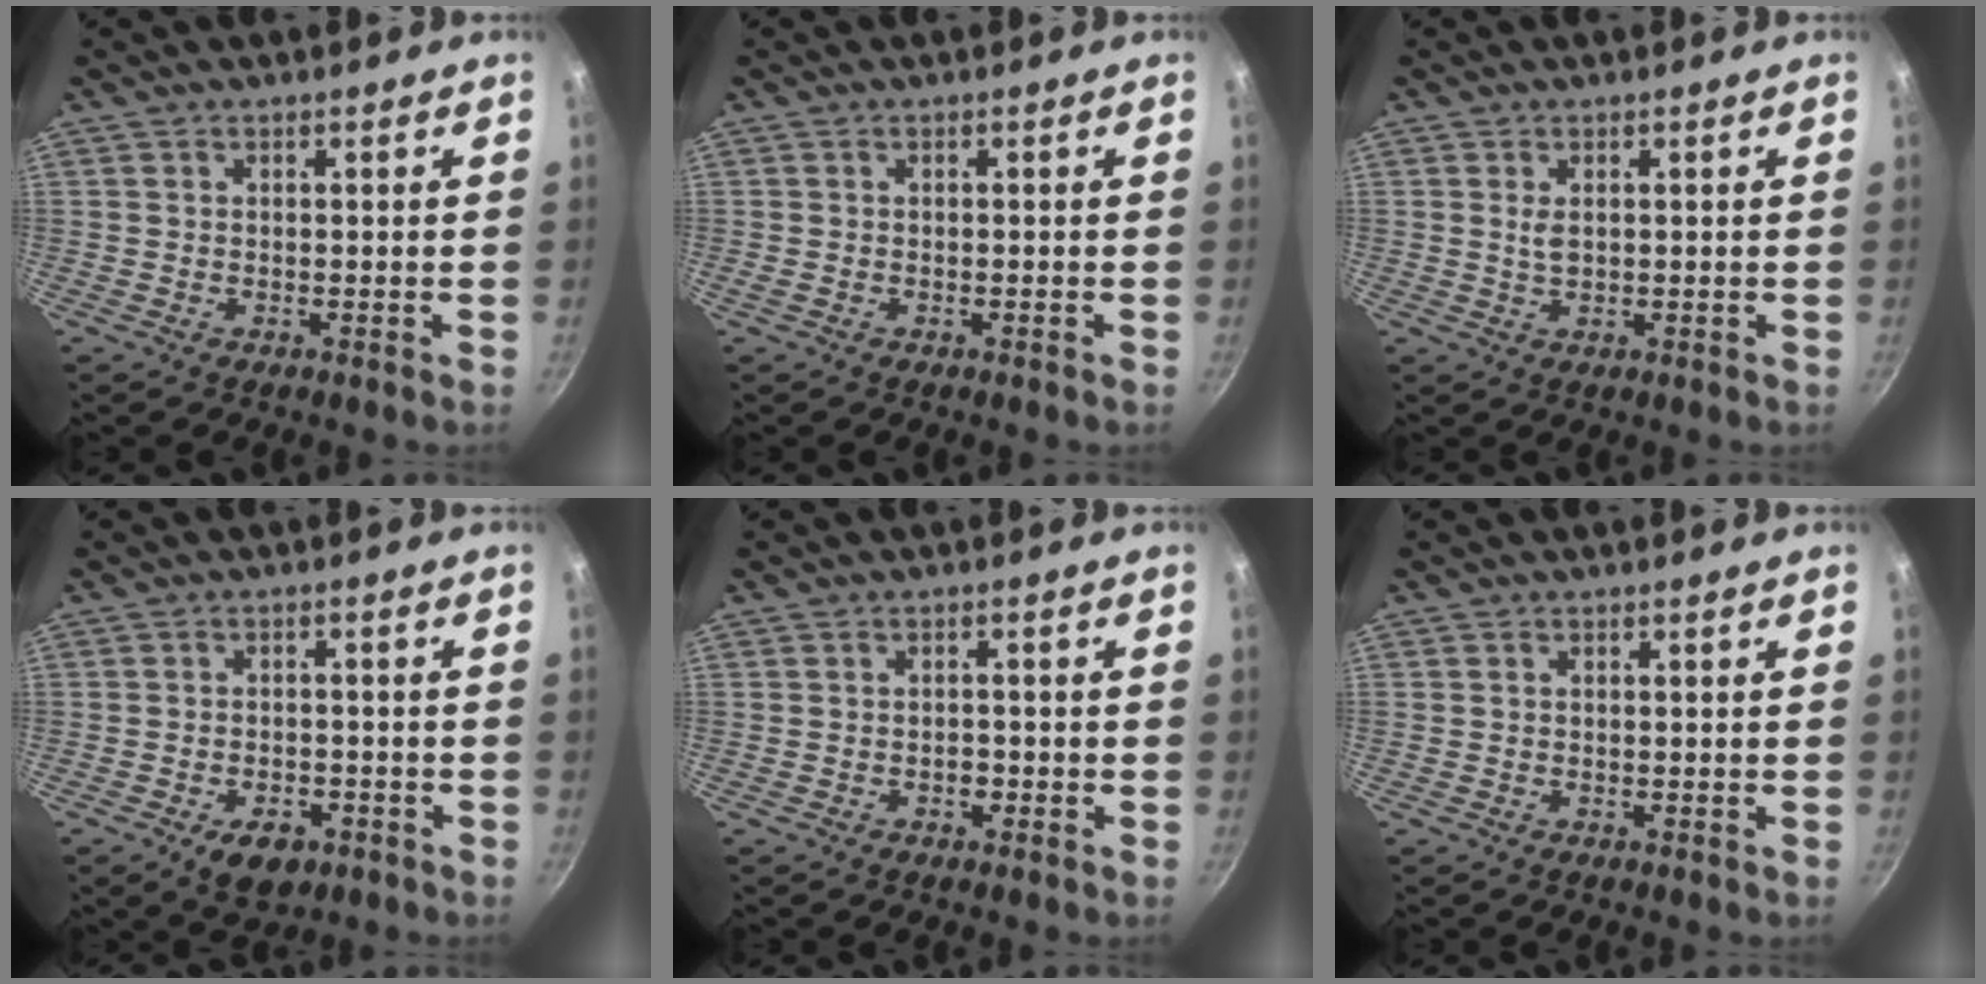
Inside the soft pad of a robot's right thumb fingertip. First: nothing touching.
{"total": 0.6, "force": [-0.3, 0.2, 0.5], "torque": [-0.015, 0.004, -0.007]}
{"total": 2.1, "force": [0.5, 1.2, 1.7], "torque": [-0.029, -0.005, 0.012]}
{"total": 6.8, "force": [-3.3, 4.1, 4.2], "torque": [-0.047, 0.013, -0.042]}
{"total": 1.7, "force": [-0.8, 1.2, 1.0], "torque": [-0.009, 0.011, -0.010]}
{"total": 0.0}